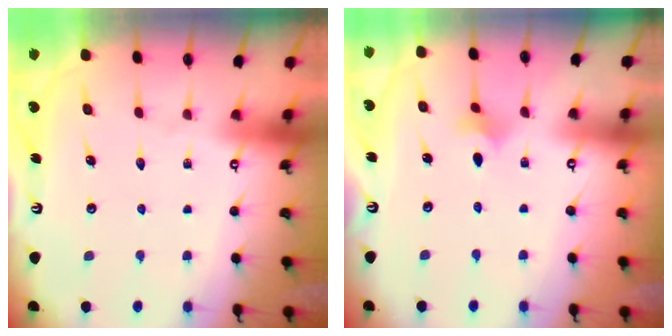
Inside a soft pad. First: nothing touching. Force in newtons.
{"total": 2.5, "press": 2.5, "slide": 0.5}